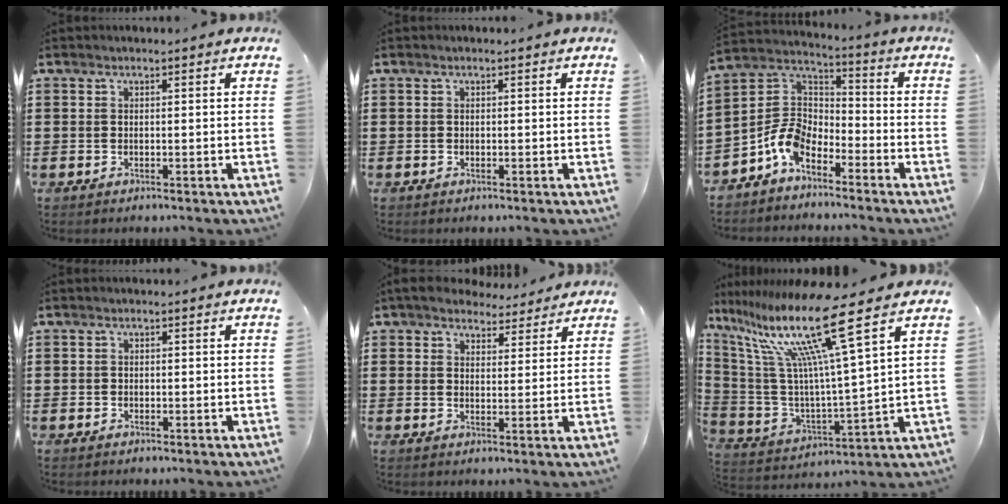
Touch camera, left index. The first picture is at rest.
{"total": 0.0}
{"total": 8.3, "force": [-5.6, 4.5, 4.3], "torque": [-0.124, 0.004, -0.118]}
{"total": 0.5, "force": [0.0, 0.5, 0.2], "torque": [-0.005, 0.003, 0.000]}
{"total": 4.7, "force": [4.4, 1.3, 1.0], "torque": [-0.035, -0.011, 0.081]}
{"total": 15.9, "force": [10.6, 0.8, 11.8], "torque": [-0.250, -0.069, 0.162]}